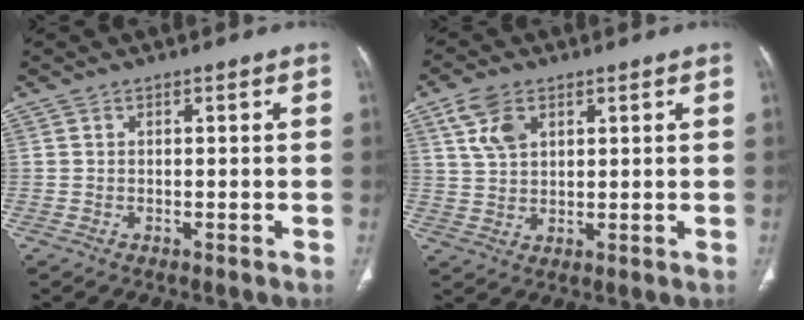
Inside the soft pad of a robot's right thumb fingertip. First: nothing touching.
{"total": 6.6, "force": [3.1, 4.0, 4.2], "torque": [-0.076, -0.005, 0.068]}